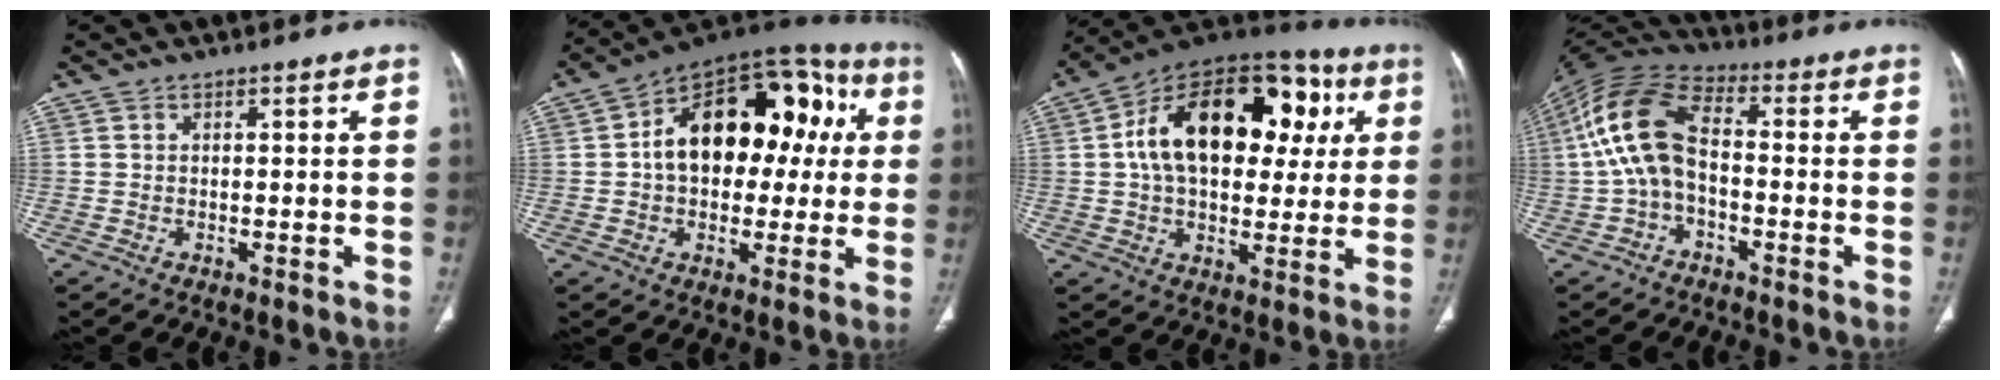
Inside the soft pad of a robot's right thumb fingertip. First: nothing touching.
{"total": 22.6, "force": [2.8, 14.3, 17.2], "torque": [-0.211, 0.045, 0.034]}
{"total": 25.5, "force": [5.3, 15.7, 19.4], "torque": [-0.277, 0.031, 0.076]}
{"total": 13.3, "force": [-1.0, 7.9, 10.7], "torque": [-0.214, 0.037, -0.029]}